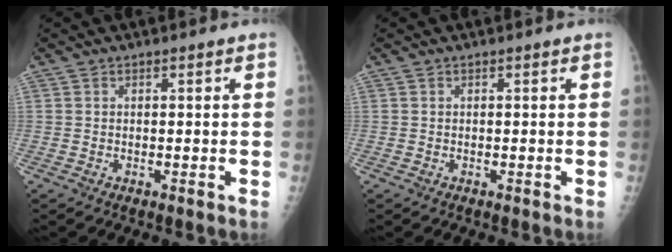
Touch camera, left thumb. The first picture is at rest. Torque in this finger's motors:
{"motor_torque": [0.03, 0.03, 0.01, -0.02, 0.00]}